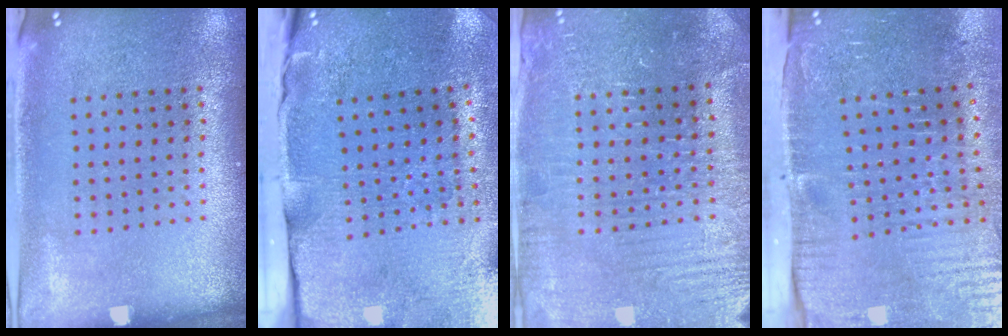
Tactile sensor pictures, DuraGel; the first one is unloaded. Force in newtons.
{"total": 4.8, "press": 3.9, "slide": 2.9}
{"total": 3.7, "press": 3.6, "slide": 0.7}
{"total": 5.1, "press": 4.3, "slide": 2.8}